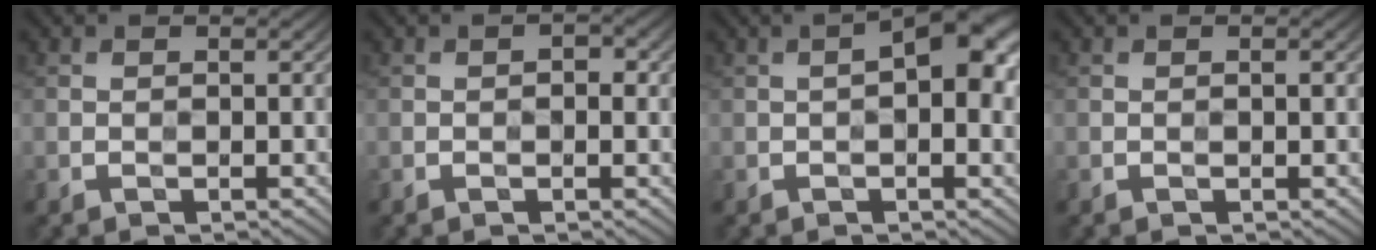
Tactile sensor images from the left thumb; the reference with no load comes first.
{"total": 1.3, "force": [0.0, 0.6, 1.1], "torque": [-0.013, 0.004, -0.003]}
{"total": 6.8, "force": [0.6, 2.6, 6.3], "torque": [-0.090, 0.016, 0.003]}
{"total": 0.5, "force": [0.1, 0.1, 0.5], "torque": [-0.007, 0.000, 0.001]}